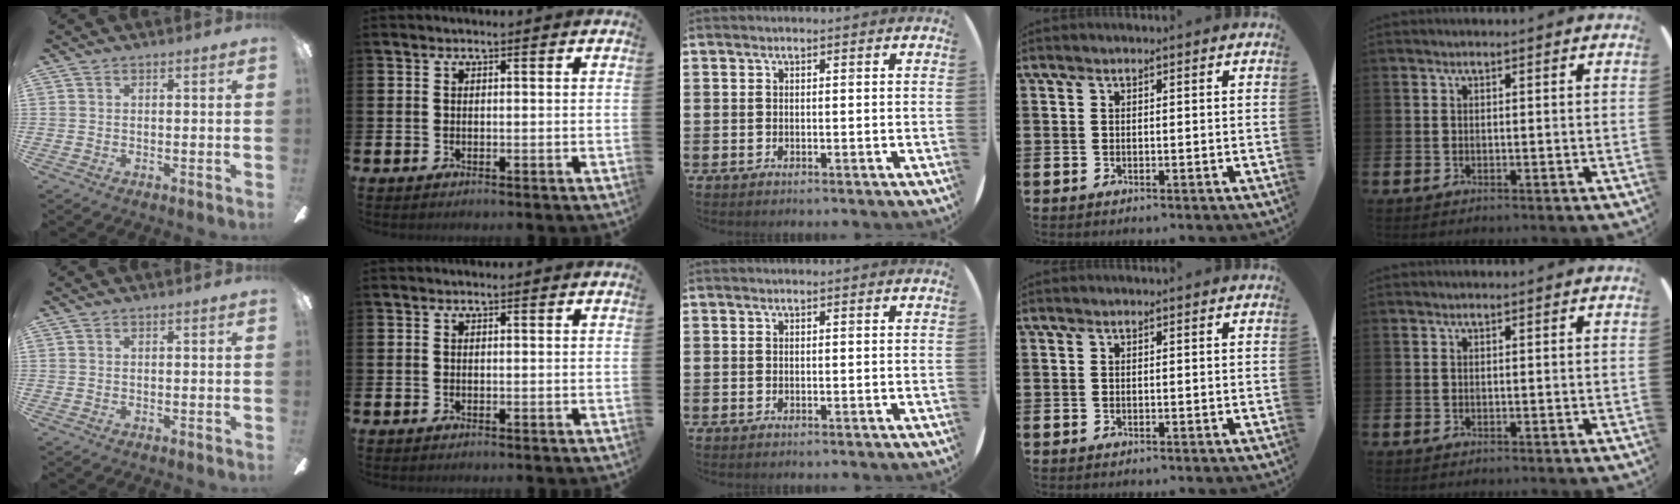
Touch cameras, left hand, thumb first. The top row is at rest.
{}